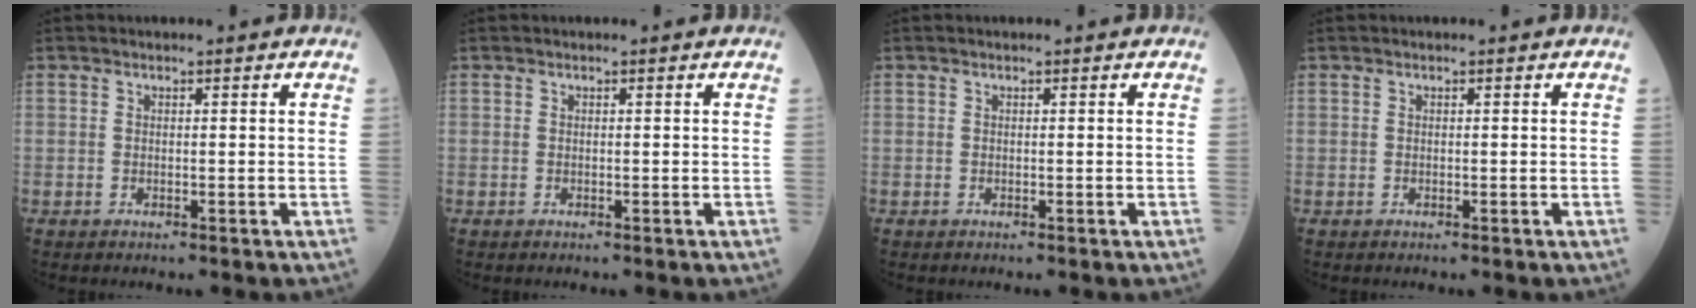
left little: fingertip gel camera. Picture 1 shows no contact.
{"total": 0.0}
{"total": 0.0}
{"total": 0.0}